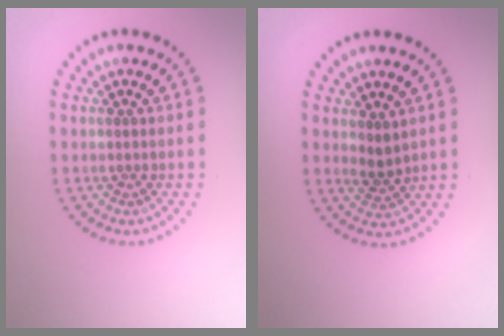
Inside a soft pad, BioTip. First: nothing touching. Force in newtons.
{"total": 1.6, "press": 1.3, "slide": 1.0}